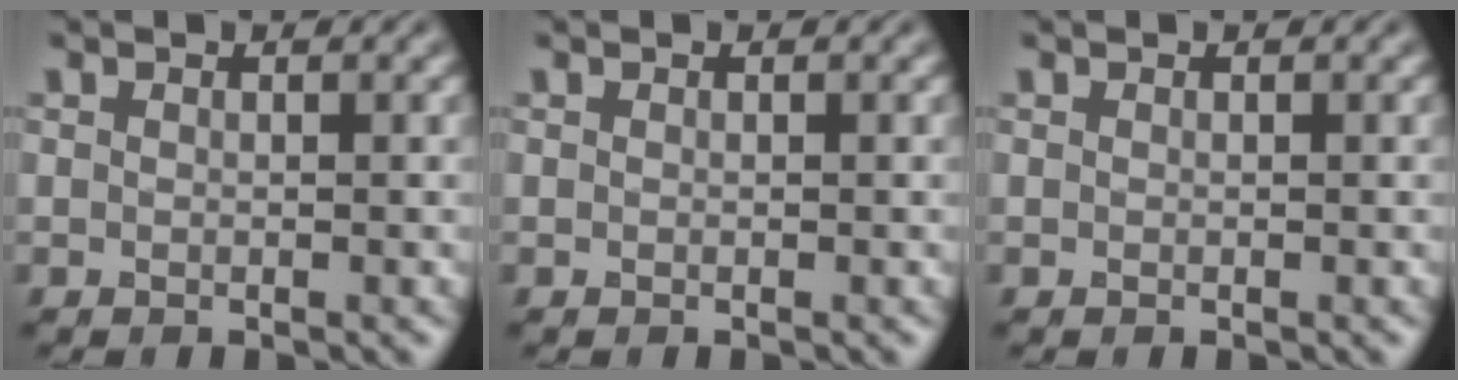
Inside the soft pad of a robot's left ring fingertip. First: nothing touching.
{"total": 0.0}
{"total": 0.0}